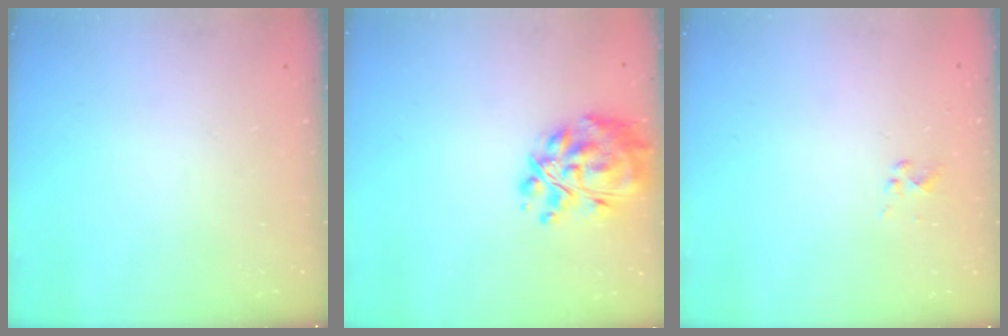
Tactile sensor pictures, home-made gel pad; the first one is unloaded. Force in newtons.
{"total": 12.6, "press": 12.0, "slide": 4.0}
{"total": 0.9, "press": 0.8, "slide": 0.3}